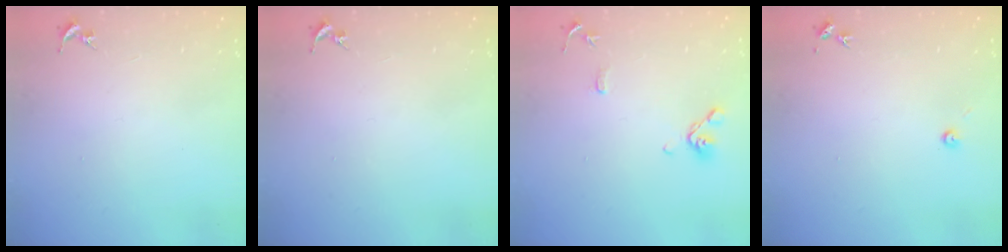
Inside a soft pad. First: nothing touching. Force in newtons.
{"total": 0.0}
{"total": 10.5, "press": 10.4, "slide": 1.9}
{"total": 2.7, "press": 2.7, "slide": 0.2}